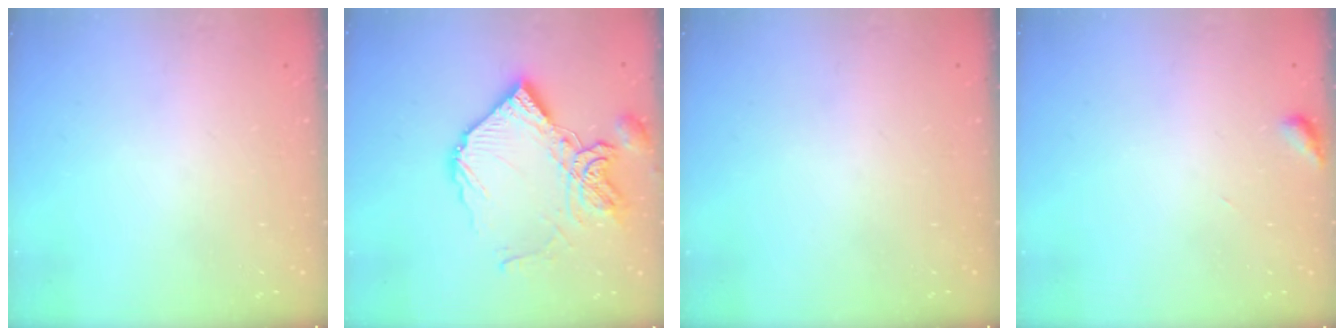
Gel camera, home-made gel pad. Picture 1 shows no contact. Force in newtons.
{"total": 16.2, "press": 16.1, "slide": 1.8}
{"total": 0.0}
{"total": 2.6, "press": 2.6, "slide": 0.3}